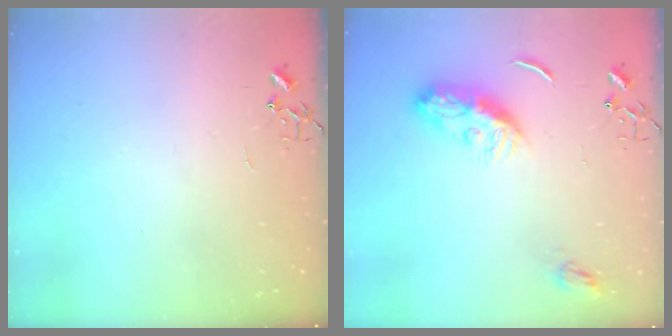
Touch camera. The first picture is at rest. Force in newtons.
{"total": 10.6, "press": 10.5, "slide": 0.7}